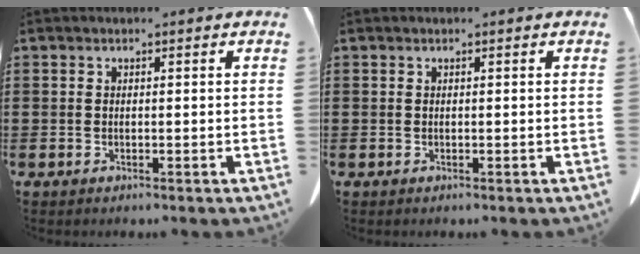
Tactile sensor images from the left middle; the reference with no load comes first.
{"total": 0.0}